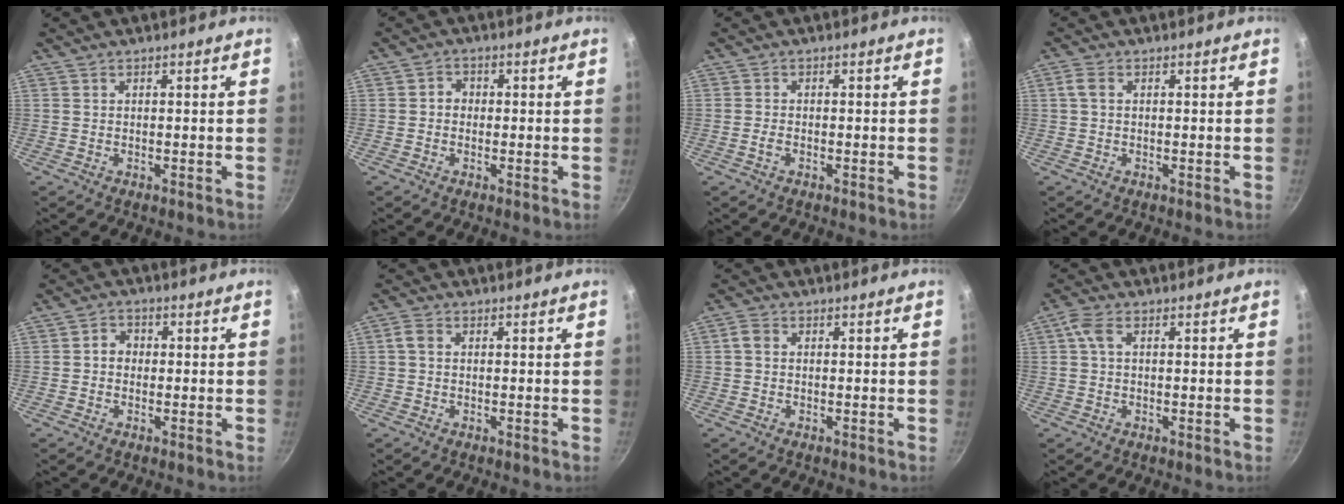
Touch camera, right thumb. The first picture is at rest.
{"total": 2.2, "force": [-0.2, 1.9, 1.0], "torque": [-0.007, 0.008, -0.007]}
{"total": 1.3, "force": [-0.6, 0.8, 0.8], "torque": [-0.024, 0.007, -0.012]}
{"total": 2.2, "force": [0.4, 1.4, 1.6], "torque": [-0.037, 0.006, 0.007]}
{"total": 3.0, "force": [-0.1, 2.6, 1.5], "torque": [-0.011, 0.009, -0.006]}
{"total": 2.2, "force": [0.3, 1.7, 1.5], "torque": [-0.031, 0.008, 0.002]}
{"total": 2.1, "force": [0.2, 1.7, 1.3], "torque": [-0.026, 0.008, 0.001]}
{"total": 3.2, "force": [0.7, 1.8, 2.6], "torque": [-0.060, 0.013, 0.012]}